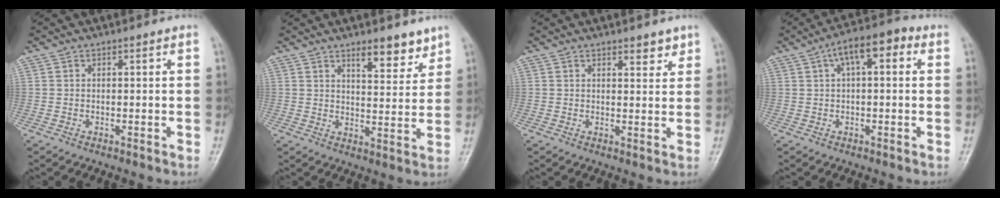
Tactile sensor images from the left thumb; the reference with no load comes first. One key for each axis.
{"total": 7.1, "fx": 5.2, "fy": 2.4, "fz": 4.2, "tx": -0.038, "ty": -0.038, "tz": 0.075}
{"total": 2.8, "fx": 2.1, "fy": 1.2, "fz": 1.5, "tx": -0.007, "ty": -0.013, "tz": 0.028}
{"total": 8.5, "fx": 2.7, "fy": 3.7, "fz": 7.1, "tx": -0.103, "ty": 0.030, "tz": 0.032}